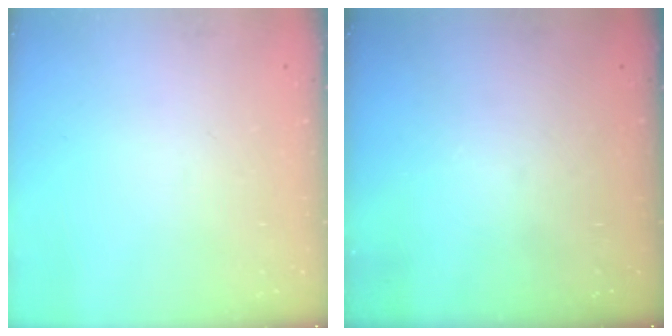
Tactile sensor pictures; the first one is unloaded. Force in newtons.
{"total": 0.0}